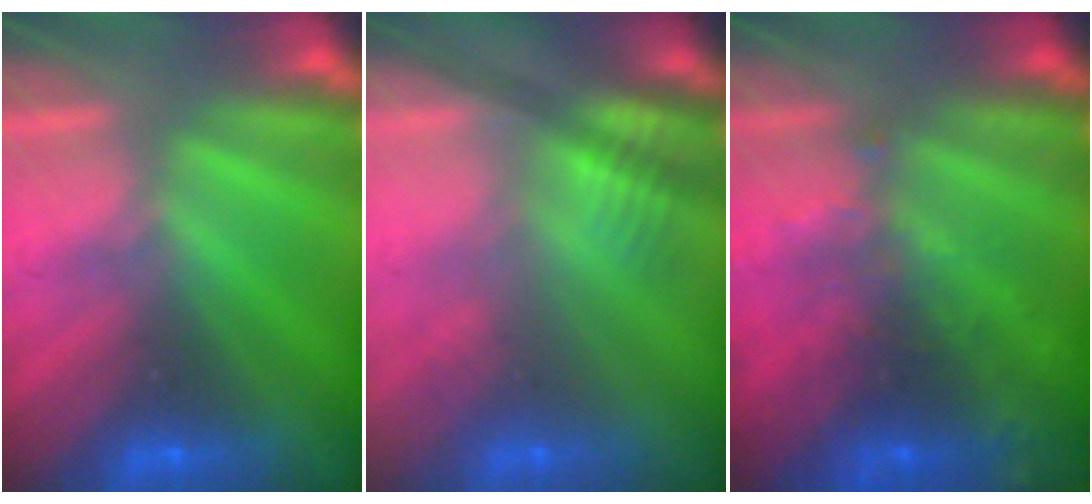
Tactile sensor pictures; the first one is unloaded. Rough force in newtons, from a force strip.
{"total": 2.5}
{"total": 8.5}